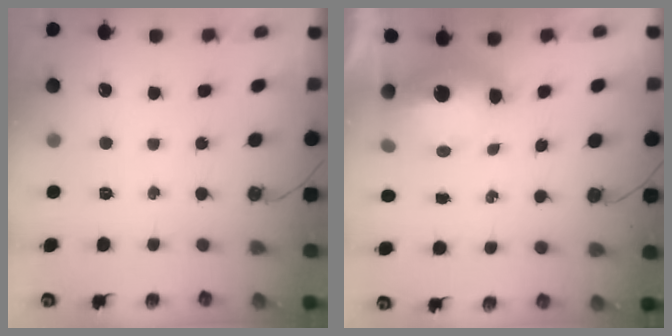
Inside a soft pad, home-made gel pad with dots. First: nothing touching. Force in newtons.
{"total": 9.9, "press": 9.8, "slide": 1.1}